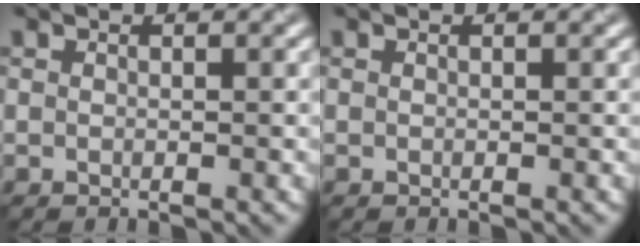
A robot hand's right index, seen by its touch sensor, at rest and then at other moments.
{"total": 0.0}